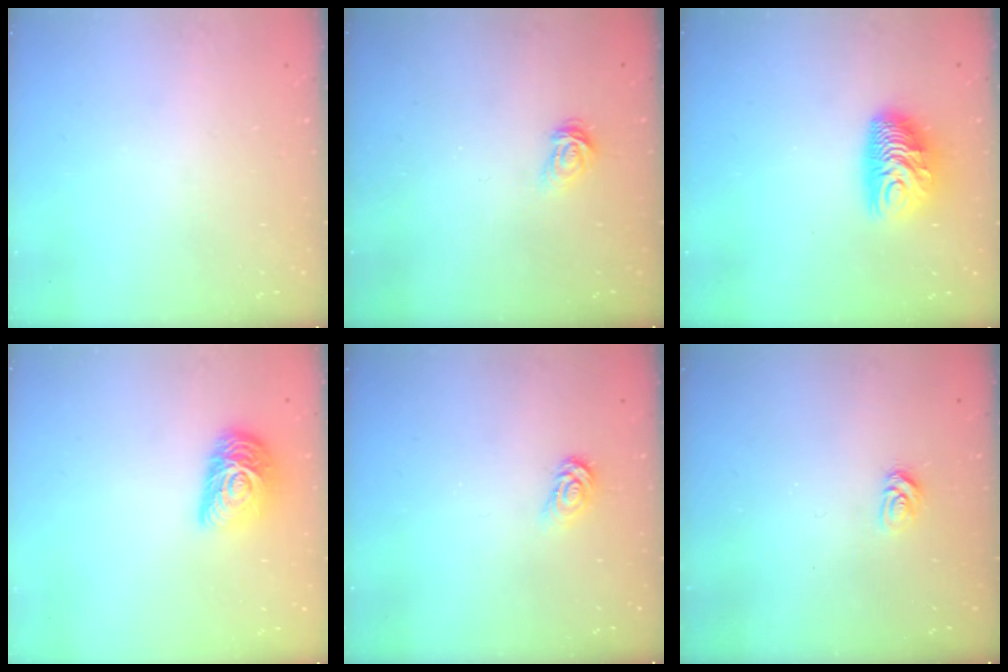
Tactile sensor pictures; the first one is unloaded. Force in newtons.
{"total": 4.4, "press": 4.4, "slide": 0.5}
{"total": 11.4, "press": 11.3, "slide": 0.9}
{"total": 12.7, "press": 12.7, "slide": 0.7}
{"total": 3.3, "press": 3.3, "slide": 0.1}
{"total": 4.4, "press": 4.3, "slide": 0.5}